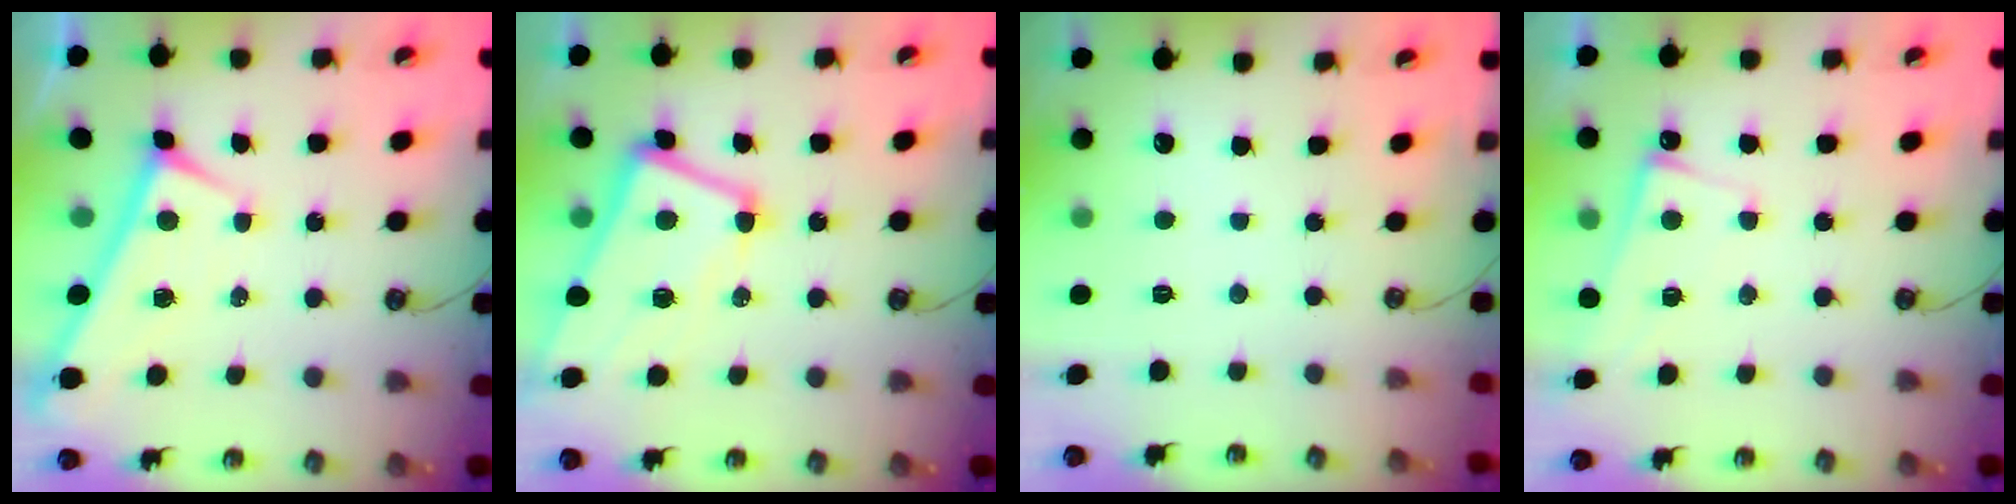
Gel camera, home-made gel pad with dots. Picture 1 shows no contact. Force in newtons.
{"total": 2.9, "press": 2.8, "slide": 0.9}
{"total": 0.0}
{"total": 2.2, "press": 2.1, "slide": 0.4}